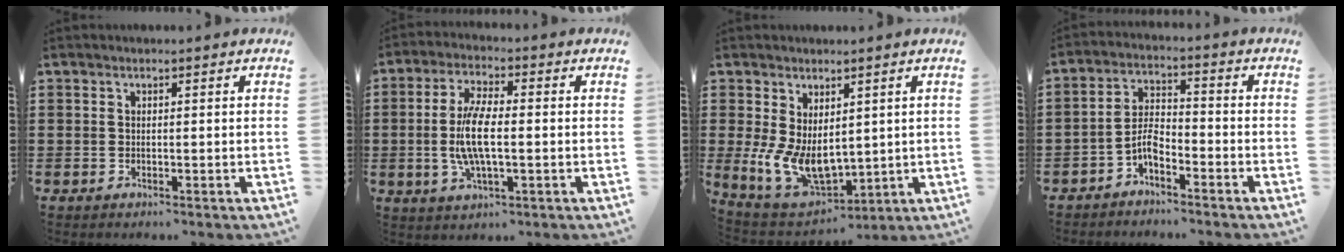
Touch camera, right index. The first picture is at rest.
{"total": 8.1, "force": [-0.8, 2.8, 7.6], "torque": [-0.167, -0.005, -0.023]}
{"total": 8.3, "force": [0.7, 5.2, 6.4], "torque": [-0.146, -0.005, 0.022]}
{"total": 4.5, "force": [-2.9, 1.7, 2.9], "torque": [-0.074, 0.004, -0.063]}